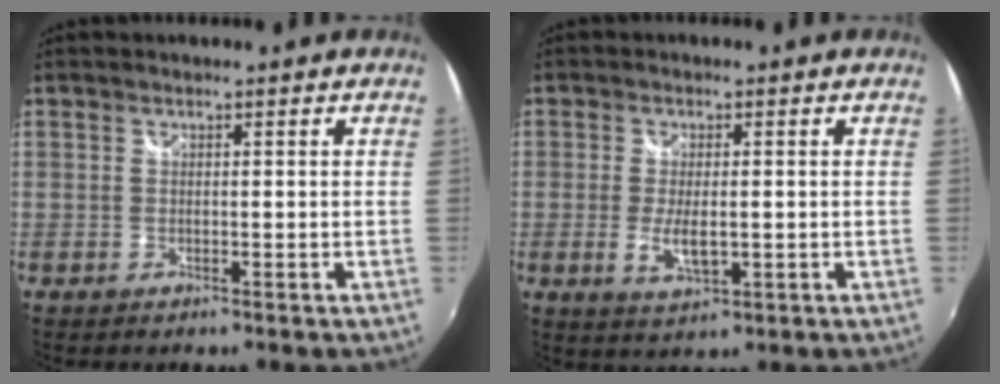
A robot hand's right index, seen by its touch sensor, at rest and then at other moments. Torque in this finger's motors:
{"motor_torque": [0.00, 0.05, 0.27, 0.02]}